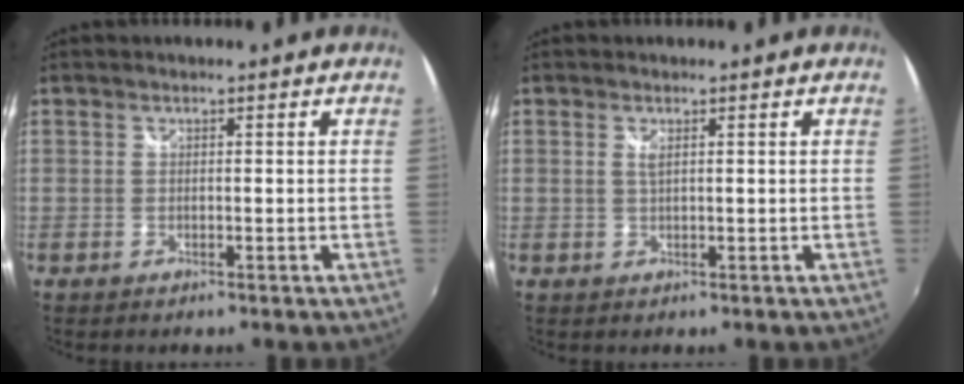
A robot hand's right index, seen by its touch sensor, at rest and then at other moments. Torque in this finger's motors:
{"motor_torque": [0.05, -0.03, 0.03, 0.03]}